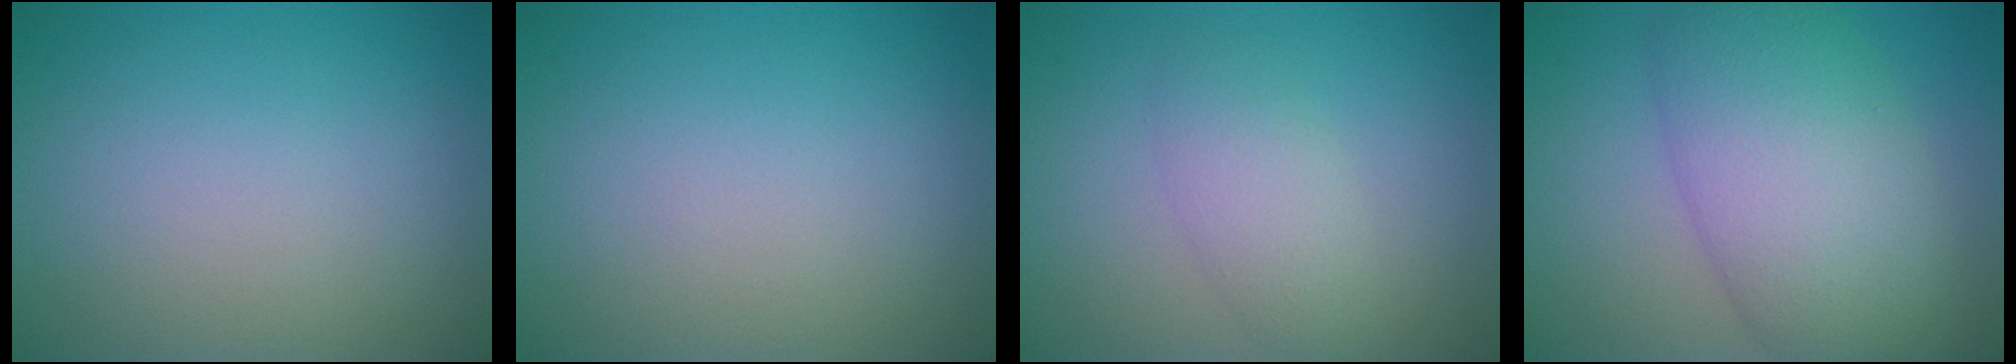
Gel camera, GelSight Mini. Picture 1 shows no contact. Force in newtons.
{"total": 0.0}
{"total": 2.6, "press": 2.6, "slide": 0.1}
{"total": 9.1, "press": 9.1, "slide": 0.4}